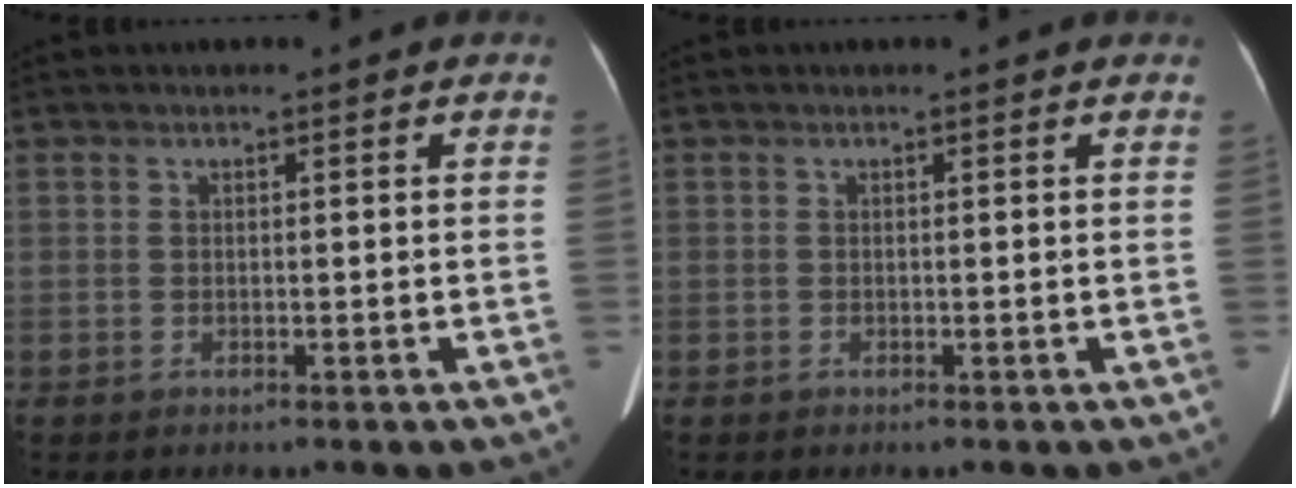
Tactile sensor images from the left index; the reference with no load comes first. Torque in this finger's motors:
{"motor_torque": [-1.08, 0.54, -0.83, -0.21]}